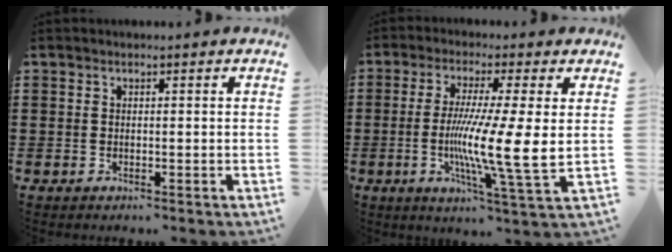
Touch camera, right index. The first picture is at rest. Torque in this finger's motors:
{"motor_torque": [2.14, 0.00, 0.87, 0.21]}